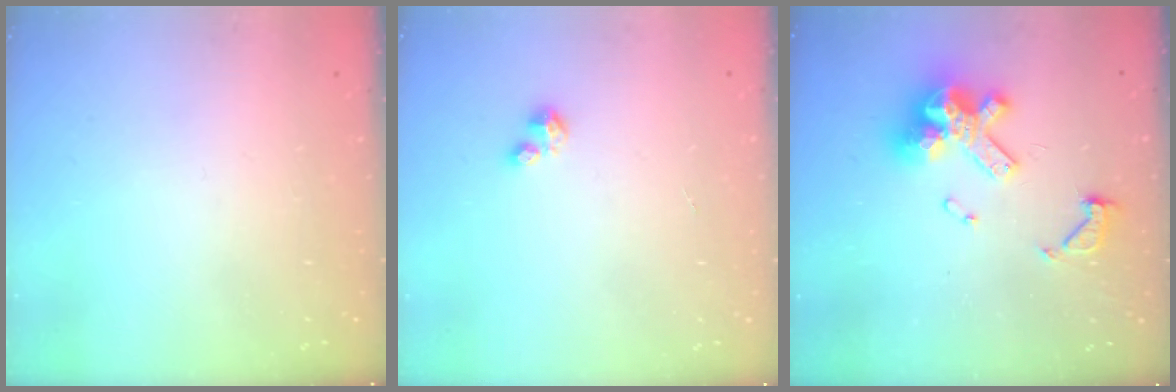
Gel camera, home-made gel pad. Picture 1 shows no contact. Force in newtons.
{"total": 2.2, "press": 2.2, "slide": 0.4}
{"total": 14.7, "press": 14.6, "slide": 1.6}